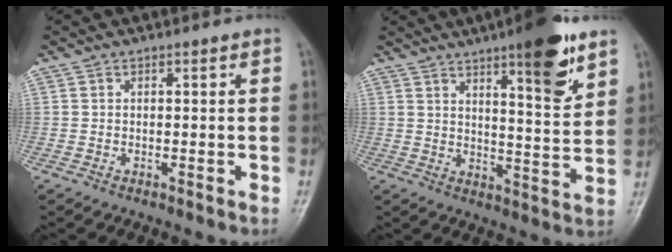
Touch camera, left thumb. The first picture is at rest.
{"total": 12.6, "force": [7.7, 2.7, 9.6], "torque": [-0.115, -0.045, 0.108]}